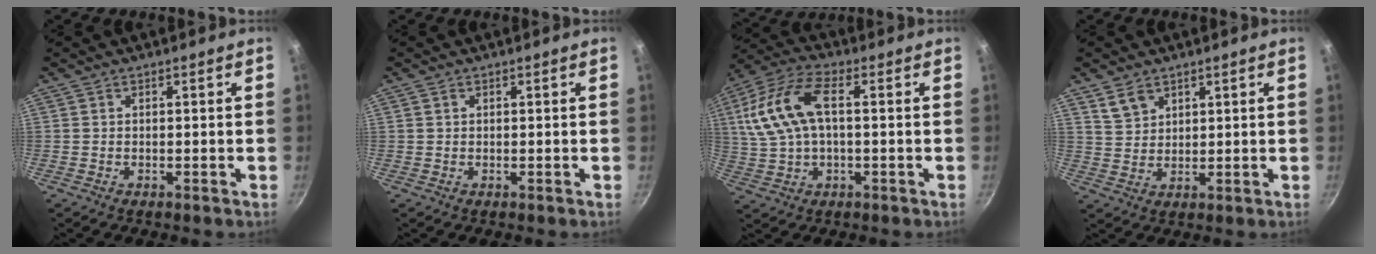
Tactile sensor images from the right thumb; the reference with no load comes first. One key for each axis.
{"total": 0.6, "fx": 0.3, "fy": 0.5, "fz": 0.3, "tx": -0.004, "ty": 0.002, "tz": 0.004}
{"total": 13.7, "fx": 1.7, "fy": 7.2, "fz": 11.6, "tx": -0.244, "ty": 0.025, "tz": 0.027}
{"total": 4.6, "fx": 3.0, "fy": 3.0, "fz": 1.9, "tx": -0.024, "ty": -0.009, "tz": 0.063}